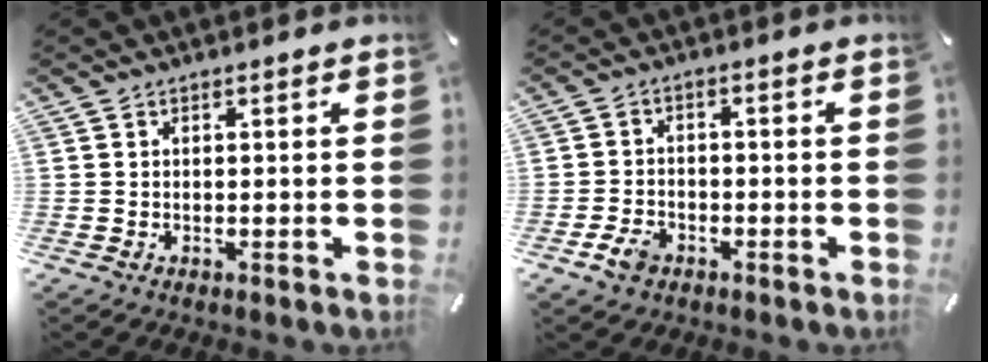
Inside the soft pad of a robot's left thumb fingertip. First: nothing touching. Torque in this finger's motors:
{"motor_torque": [0.09, 1.49, 0.23, 0.12, 0.01]}